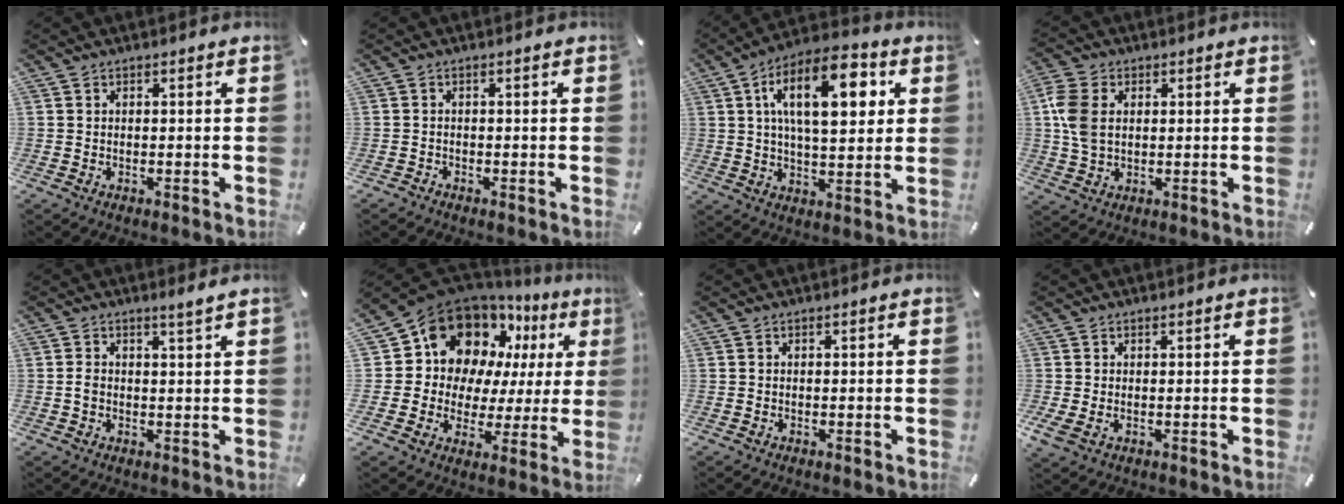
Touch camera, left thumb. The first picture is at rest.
{"total": 0.8, "force": [-0.6, 0.4, 0.1], "torque": [-0.003, 0.002, -0.015]}
{"total": 17.0, "force": [5.6, 8.2, 13.8], "torque": [-0.218, -0.001, 0.088]}
{"total": 7.6, "force": [1.5, 5.6, 4.9], "torque": [-0.126, 0.004, 0.025]}
{"total": 2.0, "force": [0.9, 0.5, 1.8], "torque": [-0.036, 0.000, 0.015]}
{"total": 15.1, "force": [9.1, 11.1, 4.7], "torque": [-0.088, -0.081, 0.166]}
{"total": 0.0}
{"total": 2.2, "force": [0.5, 1.3, 1.7], "torque": [-0.032, -0.004, 0.008]}